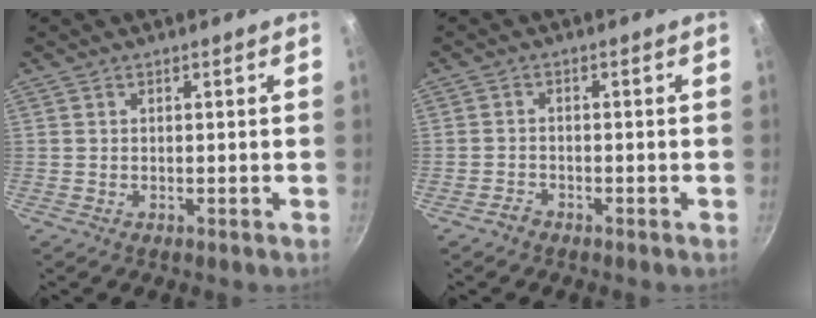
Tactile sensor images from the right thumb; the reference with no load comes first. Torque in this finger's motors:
{"motor_torque": [-0.02, 0.30, -0.04, 0.03, 0.02]}